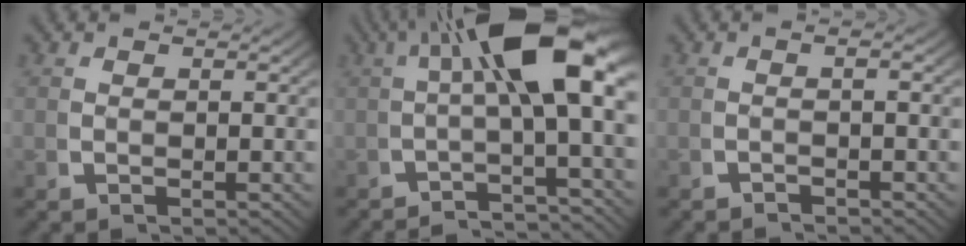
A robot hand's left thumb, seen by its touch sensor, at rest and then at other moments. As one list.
[{"total": 12.3, "force": [0.0, 4.9, 11.3], "torque": [-0.156, 0.004, -0.001]}, {"total": 1.3, "force": [-1.1, 0.1, 0.6], "torque": [-0.010, -0.004, -0.016]}]